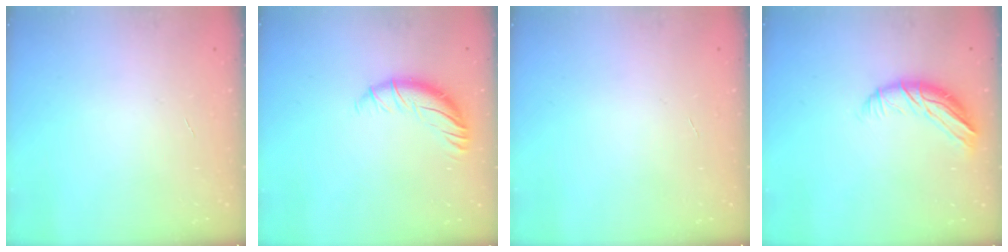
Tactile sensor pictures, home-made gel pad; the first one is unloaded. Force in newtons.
{"total": 9.6, "press": 9.5, "slide": 1.1}
{"total": 0.0}
{"total": 9.7, "press": 9.6, "slide": 1.3}